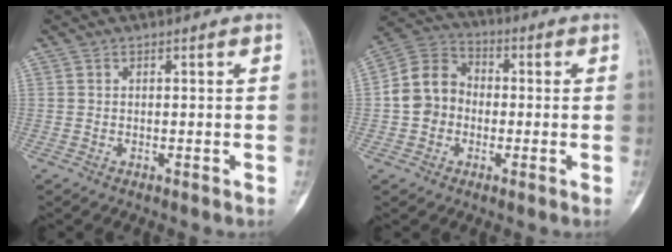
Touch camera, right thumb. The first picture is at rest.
{"total": 9.8, "force": [-1.1, 8.3, 5.1], "torque": [-0.081, 0.036, -0.034]}